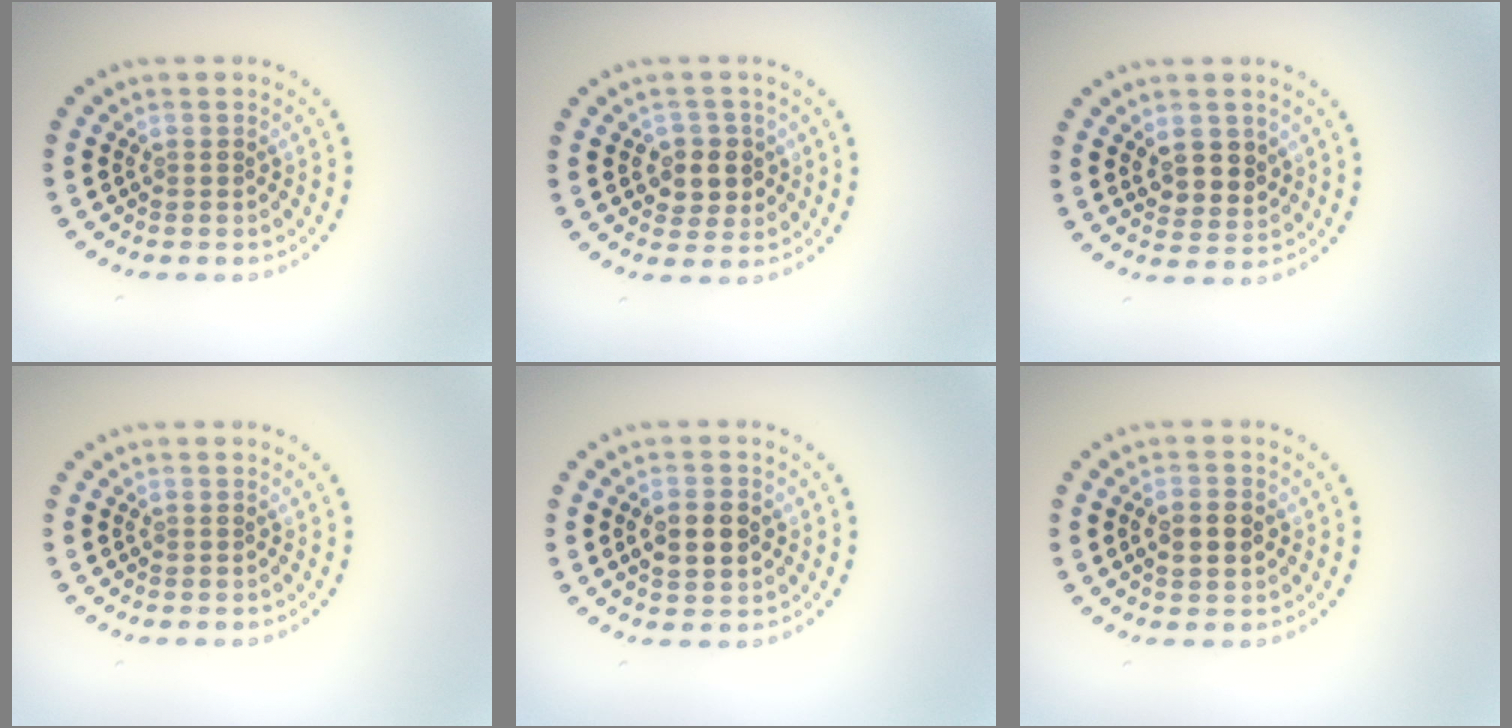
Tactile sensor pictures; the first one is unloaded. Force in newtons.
{"total": 2.8, "press": 2.7, "slide": 0.9}
{"total": 2.8, "press": 2.7, "slide": 0.9}
{"total": 0.0}
{"total": 4.0, "press": 4.0, "slide": 0.4}
{"total": 2.6, "press": 2.6, "slide": 0.1}